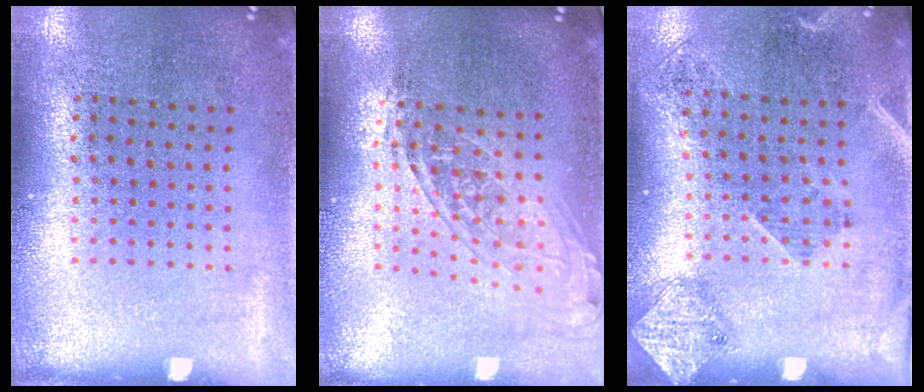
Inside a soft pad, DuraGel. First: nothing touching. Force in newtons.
{"total": 1.6, "press": 1.3, "slide": 0.9}
{"total": 1.7, "press": 1.3, "slide": 1.1}